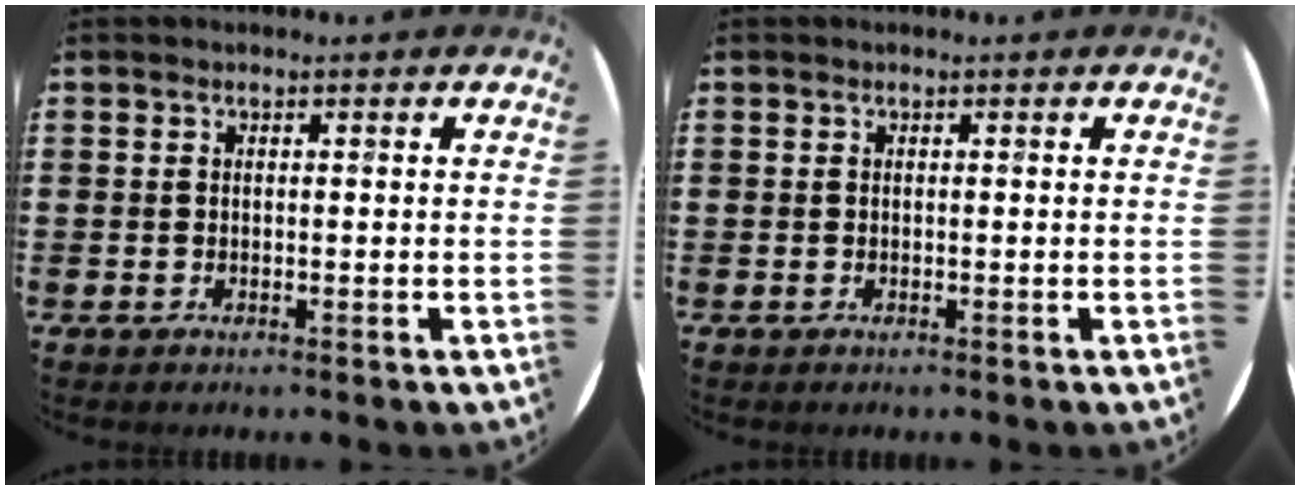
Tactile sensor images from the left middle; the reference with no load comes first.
{"total": 0.0}